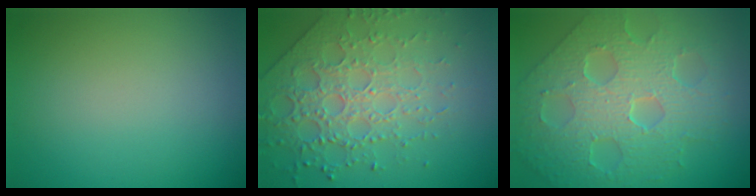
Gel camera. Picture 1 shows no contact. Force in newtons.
{"total": 5.2, "press": 4.7, "slide": 2.1}
{"total": 8.7, "press": 6.2, "slide": 6.2}